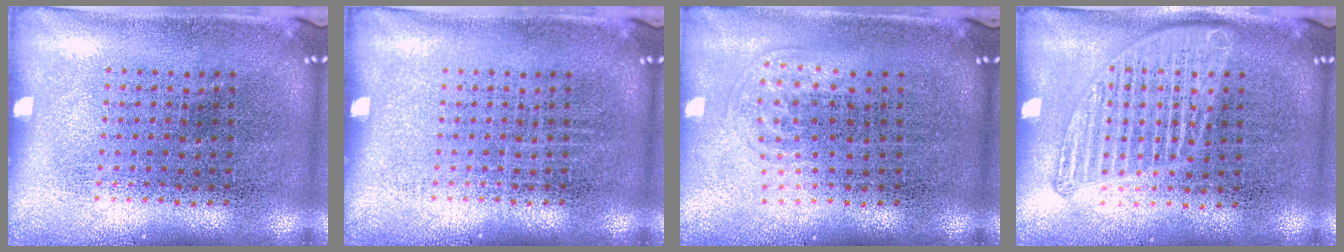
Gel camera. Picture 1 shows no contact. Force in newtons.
{"total": 0.0}
{"total": 1.0, "press": 0.6, "slide": 0.8}
{"total": 1.3, "press": 1.3, "slide": 0.3}